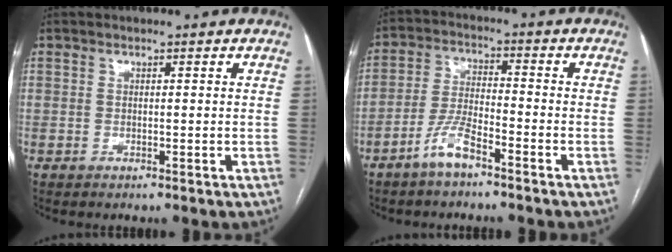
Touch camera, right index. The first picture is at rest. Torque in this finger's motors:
{"motor_torque": [0.15, 0.04, -0.14, -0.07]}